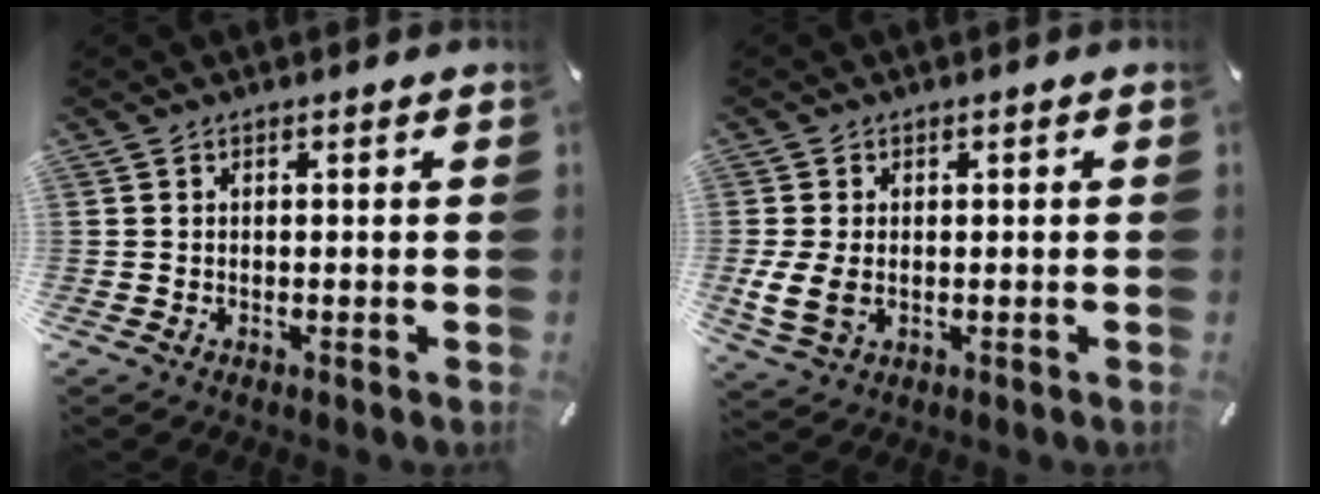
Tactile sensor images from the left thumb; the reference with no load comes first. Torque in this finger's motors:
{"motor_torque": [0.44, 1.76, 0.07, 0.00, 0.08]}